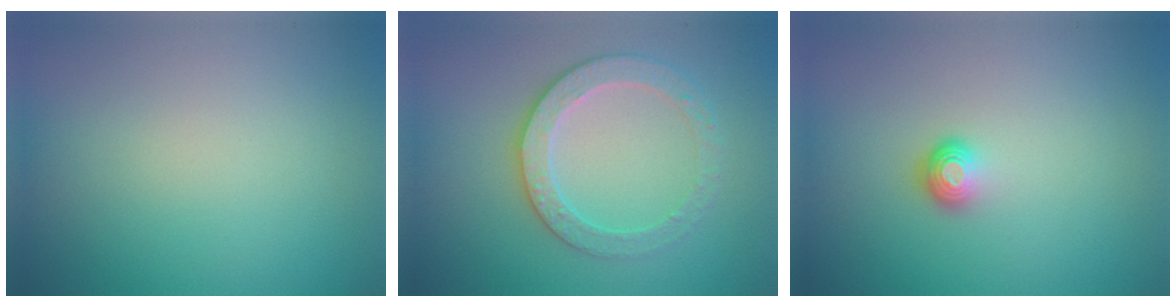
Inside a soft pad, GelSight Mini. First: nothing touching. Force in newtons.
{"total": 3.4, "press": 3.4, "slide": 0.5}
{"total": 1.6, "press": 1.1, "slide": 1.2}